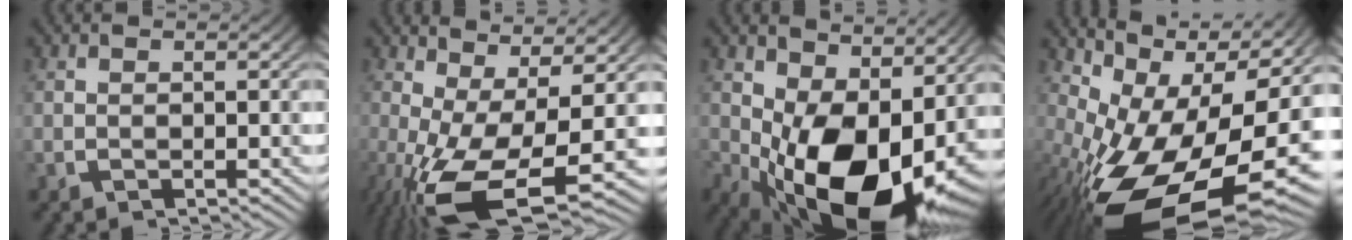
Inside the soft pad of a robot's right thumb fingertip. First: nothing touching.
{"total": 11.4, "force": [-1.9, 5.6, 9.7], "torque": [-0.200, -0.054, 0.001]}
{"total": 15.2, "force": [-2.7, 9.1, 11.9], "torque": [-0.213, -0.081, -0.003]}
{"total": 19.2, "force": [-1.4, 11.1, 15.6], "torque": [-0.279, -0.072, 0.019]}